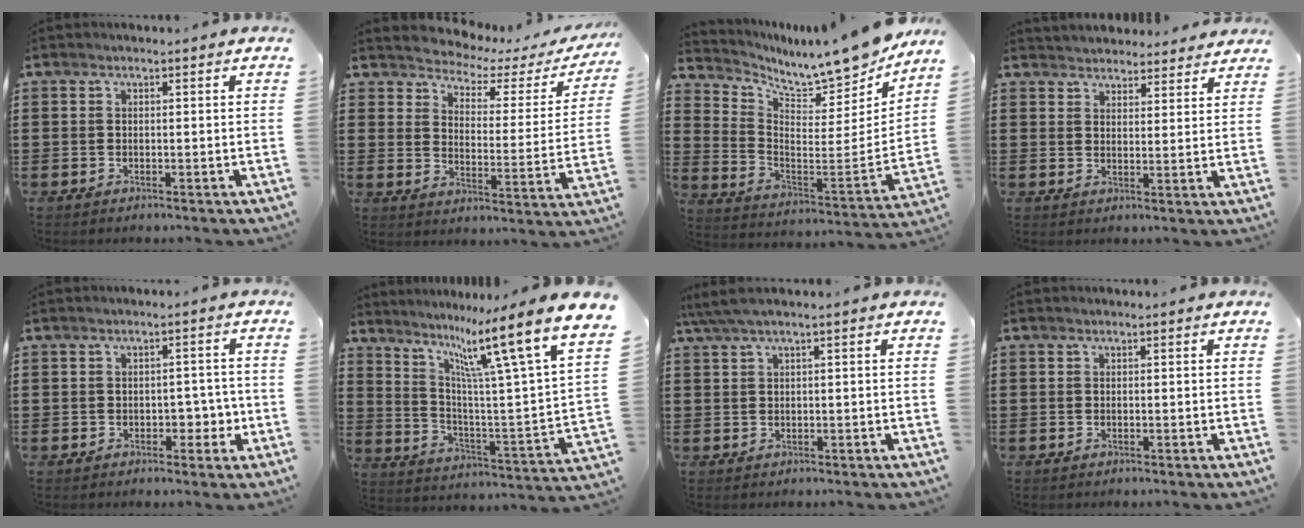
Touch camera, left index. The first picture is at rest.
{"total": 2.8, "force": [2.5, 1.0, 0.8], "torque": [-0.036, -0.022, 0.032]}
{"total": 9.0, "force": [8.3, 1.0, 3.1], "torque": [-0.073, -0.086, 0.133]}
{"total": 3.4, "force": [3.3, 0.4, -0.5], "torque": [-0.003, -0.014, 0.062]}
{"total": 3.2, "force": [-1.3, 1.9, 2.2], "torque": [-0.034, 0.002, -0.030]}
{"total": 13.6, "force": [8.8, 0.8, 10.3], "torque": [-0.205, -0.068, 0.130]}
{"total": 2.0, "force": [0.7, 0.0, 1.9], "torque": [-0.043, -0.005, 0.011]}
{"total": 0.0}